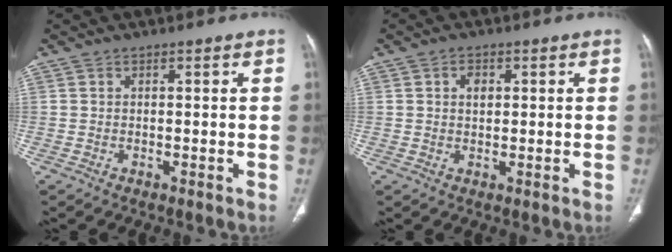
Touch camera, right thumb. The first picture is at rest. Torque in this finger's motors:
{"motor_torque": [-0.26, -0.26, 0.01, -0.16, 0.02]}